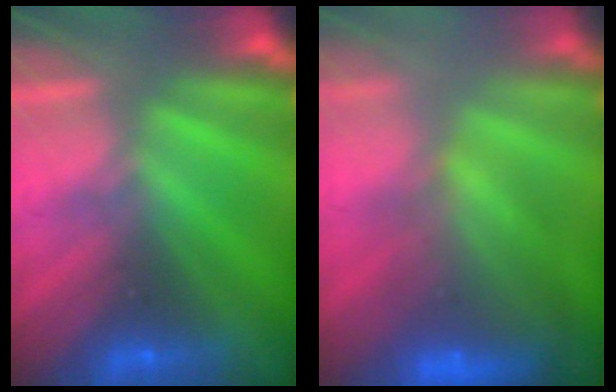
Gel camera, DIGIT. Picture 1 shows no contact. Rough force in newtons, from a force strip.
{"total": 6.1}